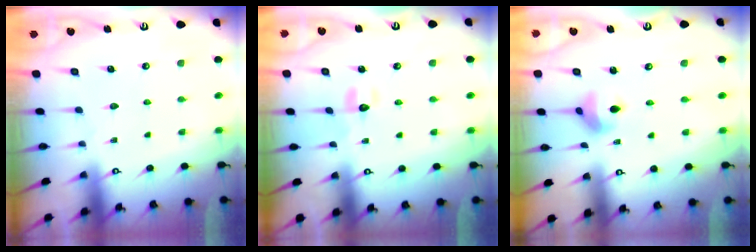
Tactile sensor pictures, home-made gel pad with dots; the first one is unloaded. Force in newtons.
{"total": 3.9, "press": 3.9, "slide": 0.7}
{"total": 8.0, "press": 8.0, "slide": 1.1}